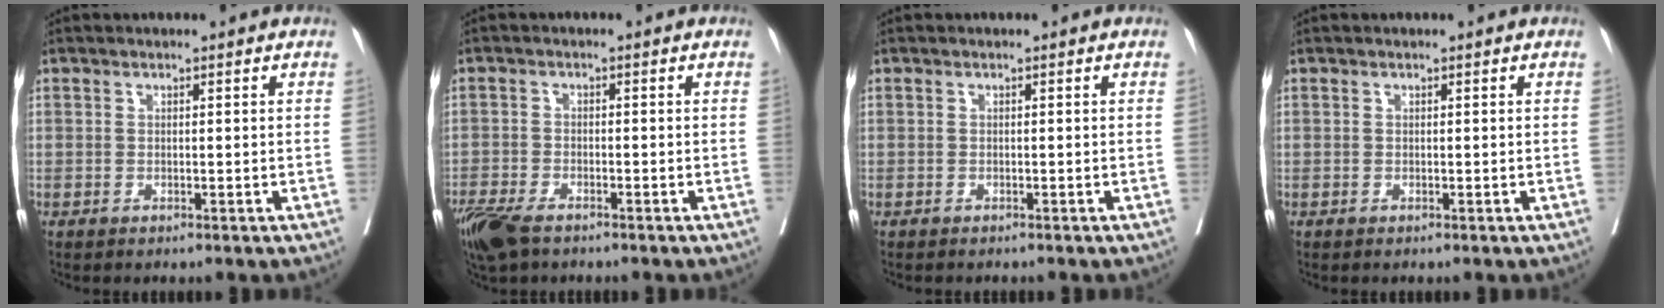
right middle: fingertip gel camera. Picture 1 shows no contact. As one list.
[{"total": 6.8, "force": [-5.0, 2.4, 3.9], "torque": [-0.073, -0.012, -0.091]}, {"total": 1.1, "force": [-1.0, 0.3, 0.4], "torque": [-0.008, -0.002, -0.014]}, {"total": 0.0}]